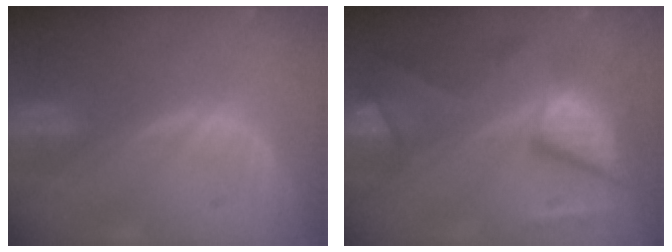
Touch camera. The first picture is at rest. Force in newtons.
{"total": 11.5, "press": 11.4, "slide": 1.3}